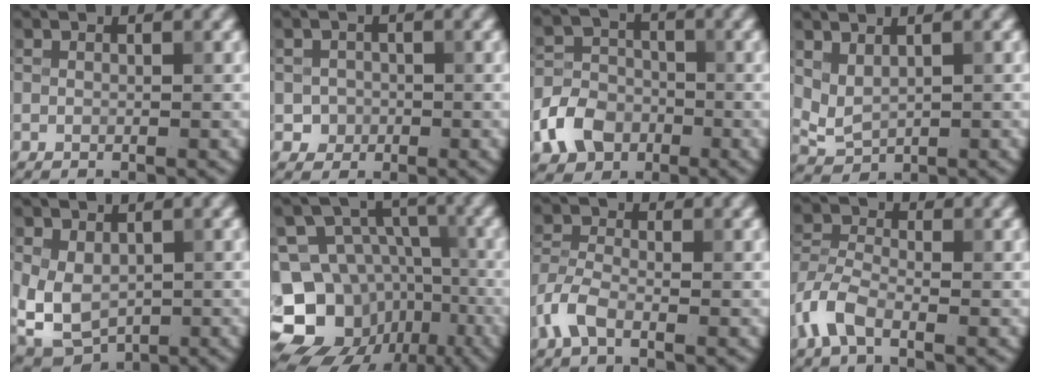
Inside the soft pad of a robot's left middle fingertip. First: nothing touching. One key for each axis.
{"total": 1.5, "fx": -0.4, "fy": 1.4, "fz": 0.1, "tx": 0.012, "ty": -0.002, "tz": -0.006}
{"total": 5.2, "fx": -2.4, "fy": 4.1, "fz": 2.2, "tx": -0.046, "ty": 0.001, "tz": -0.054}
{"total": 1.9, "fx": 1.0, "fy": 1.1, "fz": 1.3, "tx": -0.029, "ty": -0.003, "tz": 0.028}
{"total": 5.8, "fx": -0.2, "fy": 4.1, "fz": 4.1, "tx": -0.089, "ty": -0.010, "tz": -0.001}
{"total": 16.1, "fx": -7.4, "fy": 13.1, "fz": 5.6, "tx": -0.109, "ty": -0.018, "tz": -0.120}
{"total": 3.2, "fx": -1.8, "fy": 1.5, "fz": 2.1, "tx": -0.052, "ty": 0.003, "tz": -0.053}
{"total": 4.0, "fx": -2.3, "fy": 1.9, "fz": 2.7, "tx": -0.063, "ty": 0.003, "tz": -0.063}